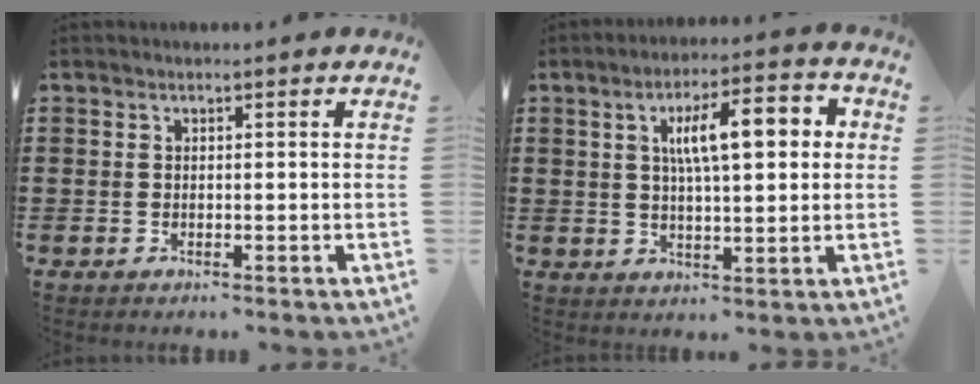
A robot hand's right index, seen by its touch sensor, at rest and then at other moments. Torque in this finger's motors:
{"motor_torque": [1.12, -0.45, 0.53, 0.20]}